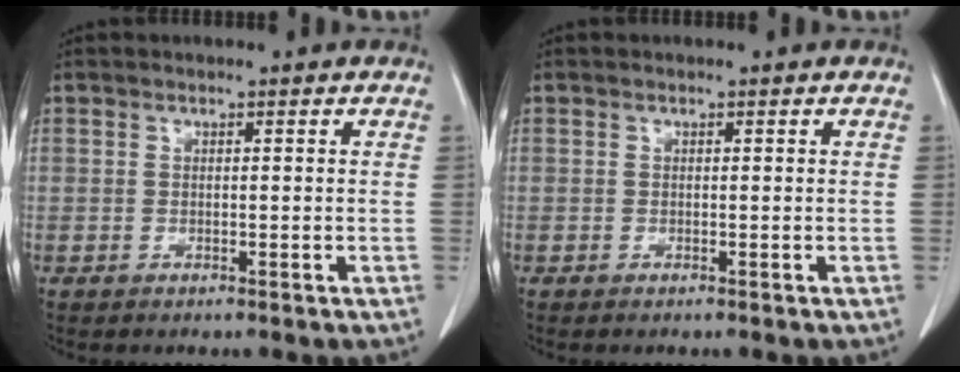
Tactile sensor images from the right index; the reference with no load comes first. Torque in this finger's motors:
{"motor_torque": [0.01, -0.08, 0.04, 0.02]}